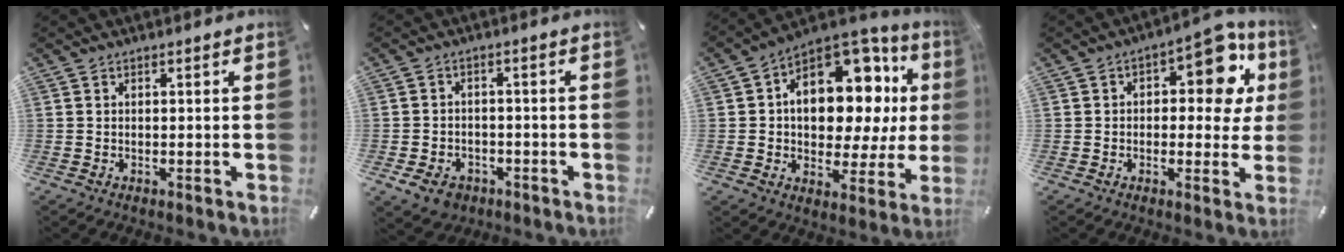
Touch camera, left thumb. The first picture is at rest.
{"total": 5.3, "force": [-2.8, 4.0, 2.0], "torque": [-0.033, 0.013, -0.054]}
{"total": 17.9, "force": [5.0, 11.9, 12.4], "torque": [-0.170, -0.049, 0.081]}
{"total": 12.8, "force": [4.3, 6.9, 9.9], "torque": [-0.118, -0.025, 0.070]}